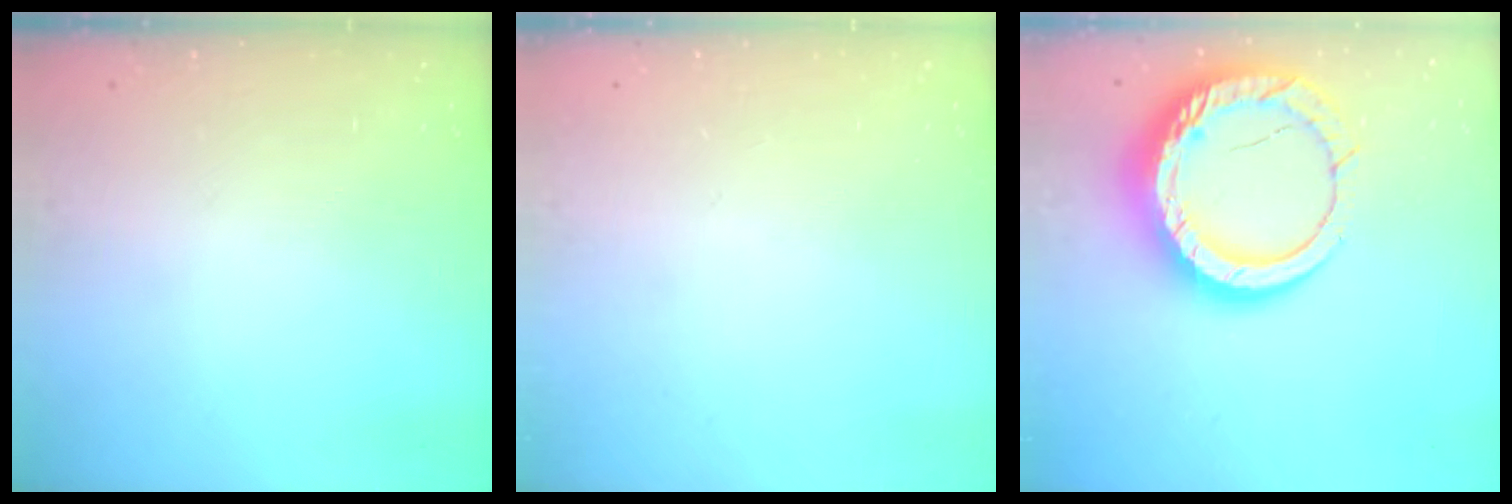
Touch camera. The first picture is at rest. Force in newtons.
{"total": 0.0}
{"total": 16.4, "press": 16.3, "slide": 1.7}